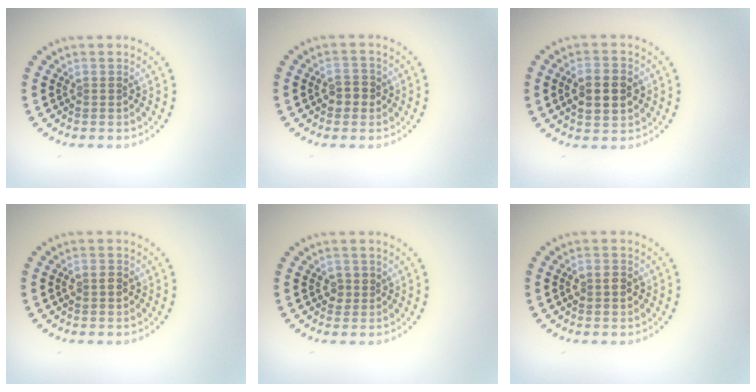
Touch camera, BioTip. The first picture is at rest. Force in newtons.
{"total": 1.9, "press": 1.9, "slide": 0.4}
{"total": 4.5, "press": 4.5, "slide": 0.2}
{"total": 1.3, "press": 1.3, "slide": 0.3}
{"total": 1.3, "press": 1.2, "slide": 0.3}
{"total": 1.9, "press": 1.9, "slide": 0.2}